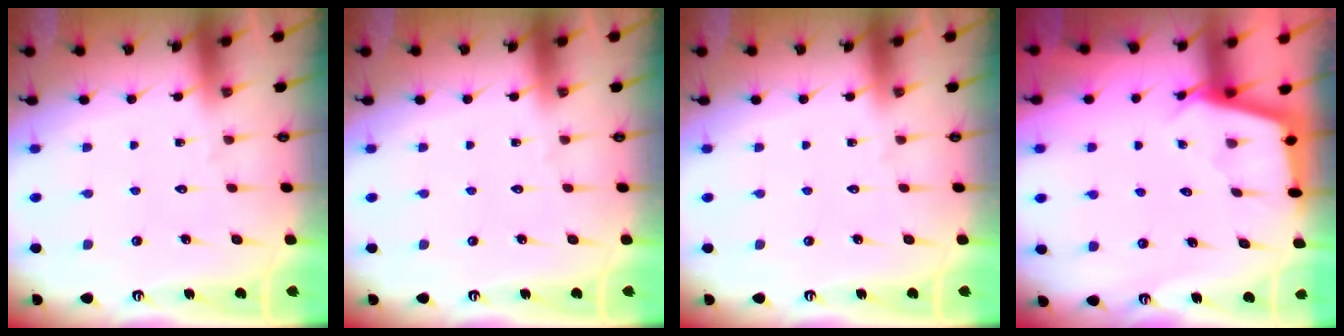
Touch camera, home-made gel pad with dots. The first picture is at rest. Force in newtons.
{"total": 0.0}
{"total": 0.0}
{"total": 2.9, "press": 2.9, "slide": 0.3}